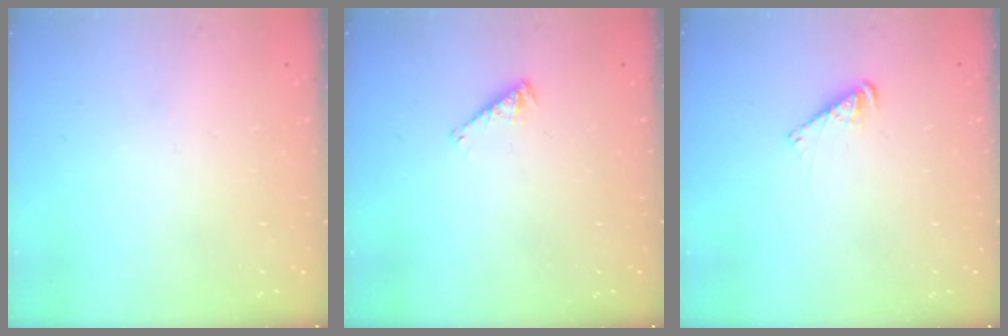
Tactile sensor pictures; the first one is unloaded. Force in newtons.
{"total": 2.5, "press": 2.5, "slide": 0.4}
{"total": 4.0, "press": 3.9, "slide": 0.6}